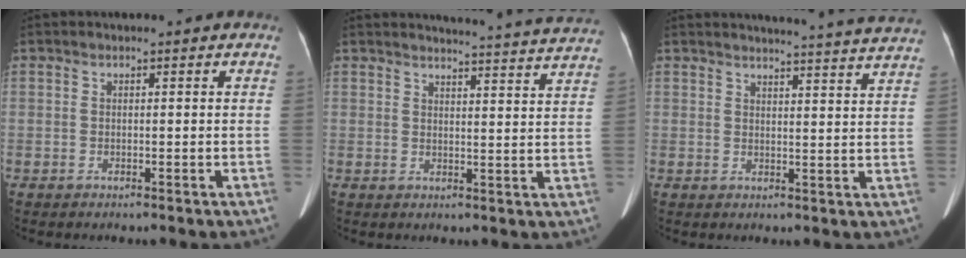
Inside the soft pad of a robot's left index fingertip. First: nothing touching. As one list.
[{"total": 17.2, "force": [16.9, -0.8, 3.4], "torque": [-0.038, -0.078, 0.182]}, {"total": 16.8, "force": [16.2, -1.1, 4.0], "torque": [-0.050, -0.071, 0.178]}]